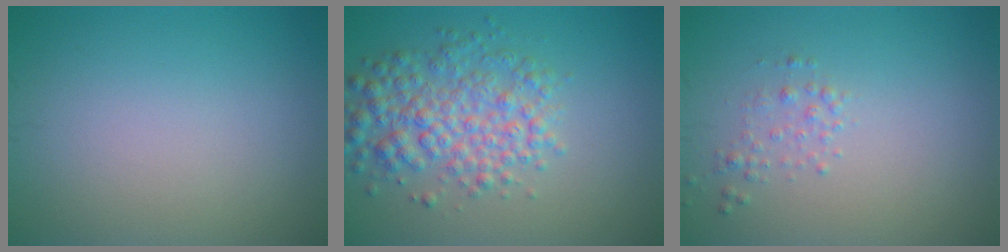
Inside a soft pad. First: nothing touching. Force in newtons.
{"total": 5.1, "press": 5.1, "slide": 0.2}
{"total": 1.0, "press": 1.0, "slide": 0.0}